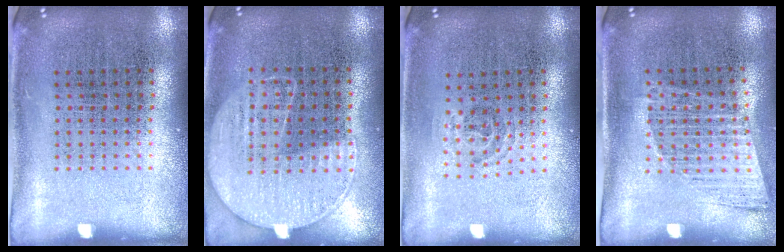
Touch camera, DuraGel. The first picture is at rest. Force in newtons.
{"total": 1.3, "press": 1.1, "slide": 0.6}
{"total": 0.8, "press": 0.5, "slide": 0.7}
{"total": 1.2, "press": 1.1, "slide": 0.6}